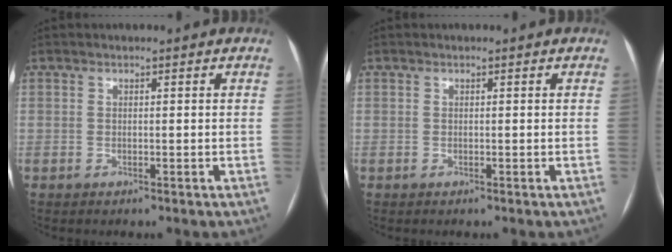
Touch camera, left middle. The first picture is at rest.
{"total": 0.0}